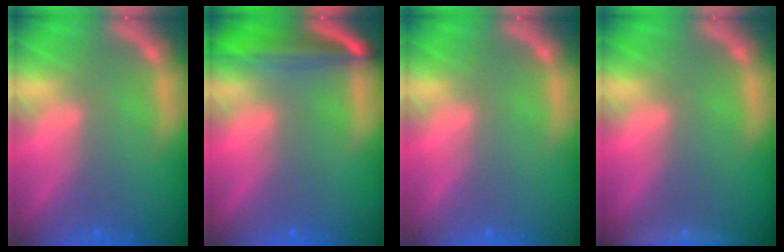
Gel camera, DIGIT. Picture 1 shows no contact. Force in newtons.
{"total": 6.0}
{"total": 0.0}
{"total": 4.0}